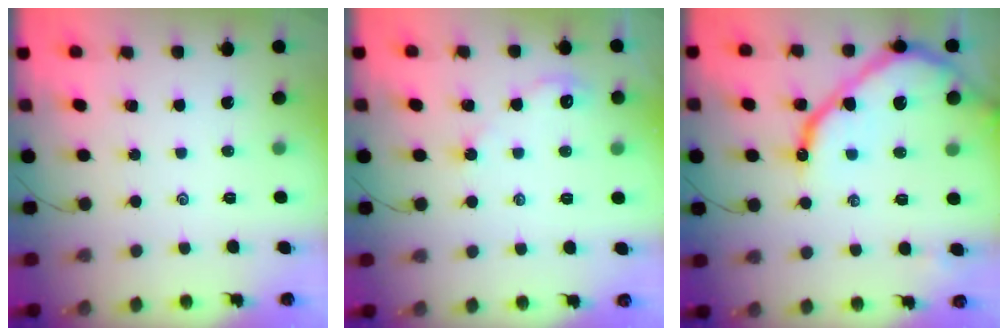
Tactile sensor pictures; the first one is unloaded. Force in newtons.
{"total": 2.5, "press": 2.5, "slide": 0.4}
{"total": 14.9, "press": 14.9, "slide": 1.5}